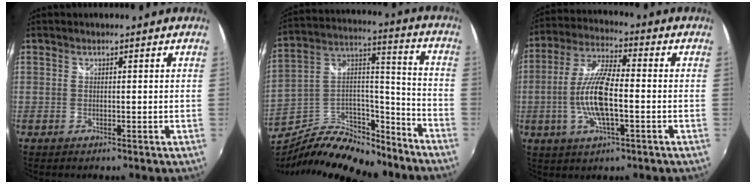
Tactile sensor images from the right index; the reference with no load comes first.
{"total": 20.1, "force": [-15.9, 8.2, 9.1], "torque": [-0.177, 0.040, -0.247]}
{"total": 11.8, "force": [-2.4, 3.1, 11.1], "torque": [-0.229, 0.001, -0.050]}